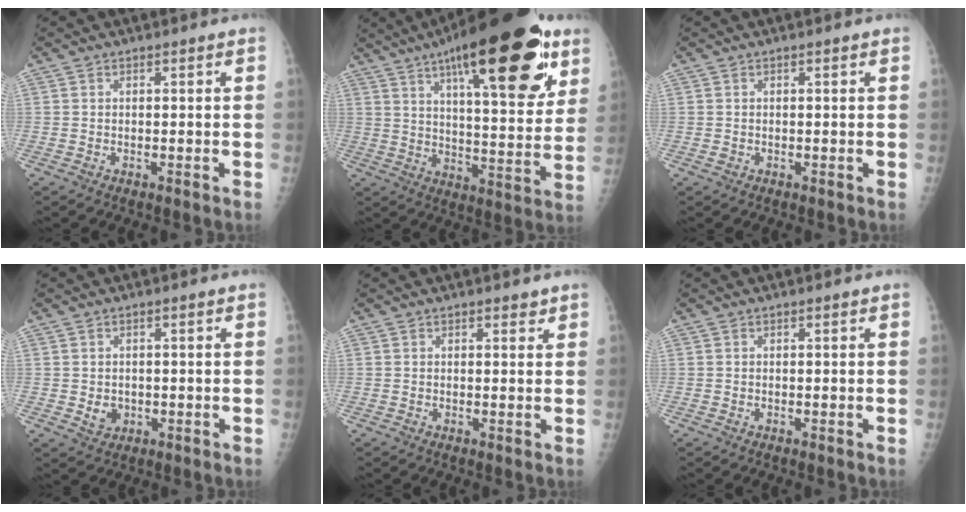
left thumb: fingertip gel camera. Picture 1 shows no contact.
{"total": 28.6, "force": [15.4, 9.1, 22.4], "torque": [-0.305, -0.029, 0.230]}
{"total": 0.7, "force": [0.0, 0.5, 0.4], "torque": [-0.005, 0.000, 0.002]}
{"total": 2.7, "force": [-0.3, 2.3, 1.4], "torque": [-0.012, 0.000, 0.004]}
{"total": 1.4, "force": [1.0, 0.6, 0.7], "torque": [-0.001, -0.005, 0.011]}
{"total": 0.0}